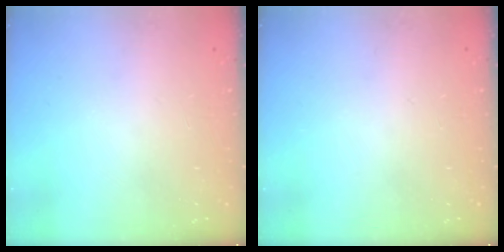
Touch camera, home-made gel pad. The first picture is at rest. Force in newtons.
{"total": 0.0}